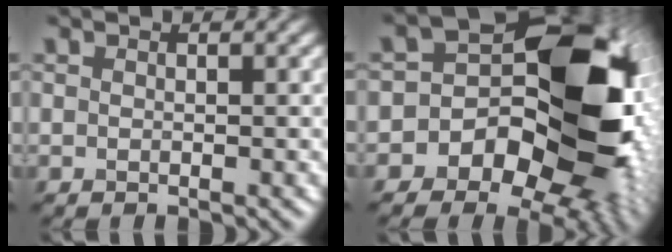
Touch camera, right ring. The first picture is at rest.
{"total": 16.5, "force": [-3.6, 12.0, 10.7], "torque": [-0.119, 0.011, -0.088]}